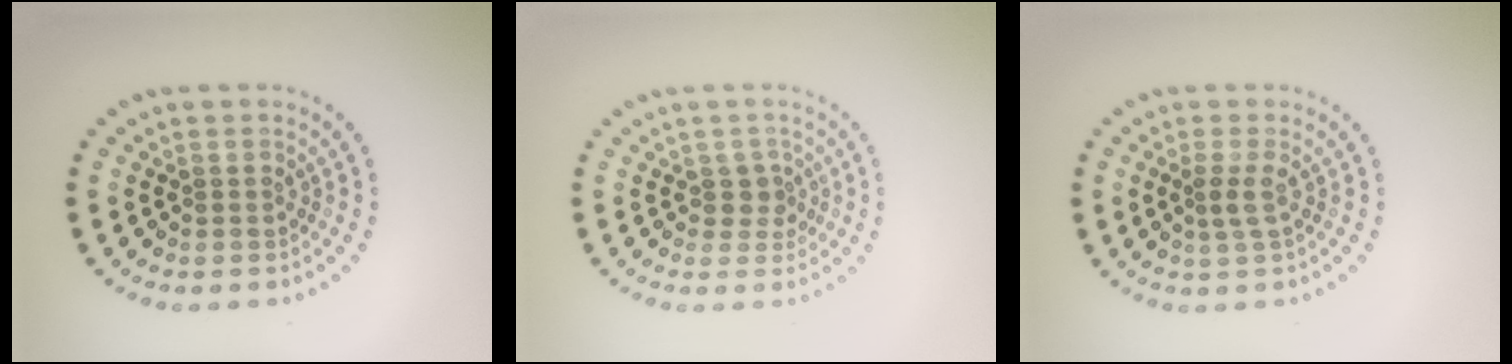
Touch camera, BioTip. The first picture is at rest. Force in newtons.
{"total": 1.6, "press": 1.3, "slide": 0.9}
{"total": 1.4, "press": 1.1, "slide": 0.9}